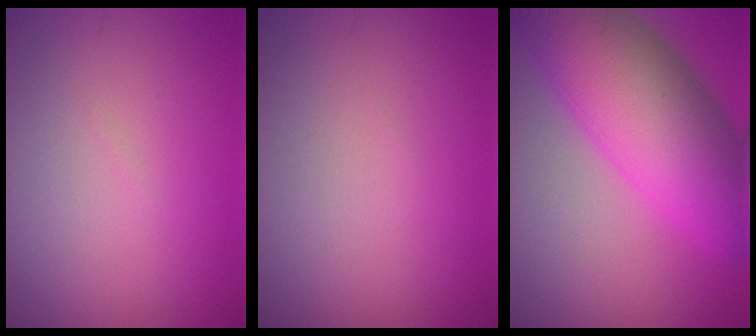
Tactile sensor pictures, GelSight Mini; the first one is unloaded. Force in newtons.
{"total": 0.0}
{"total": 12.3, "press": 12.3, "slide": 0.5}